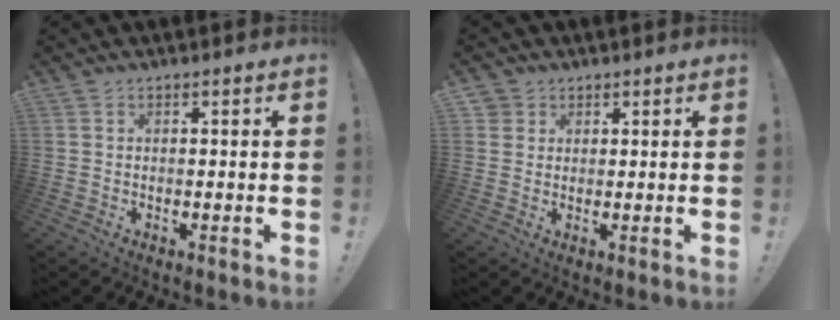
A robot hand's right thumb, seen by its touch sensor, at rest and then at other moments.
{"total": 2.6, "force": [1.3, 2.2, 0.2], "torque": [-0.001, -0.005, 0.024]}